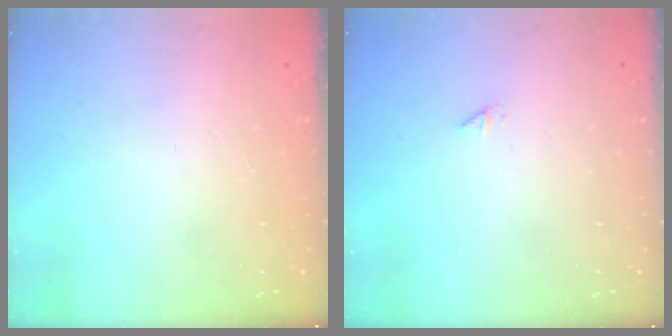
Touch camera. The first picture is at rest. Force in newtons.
{"total": 0.0}